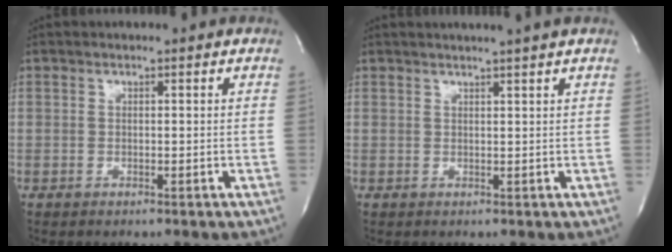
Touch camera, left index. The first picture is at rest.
{"total": 2.6, "force": [2.1, -0.9, 1.1], "torque": [-0.015, -0.003, 0.028]}